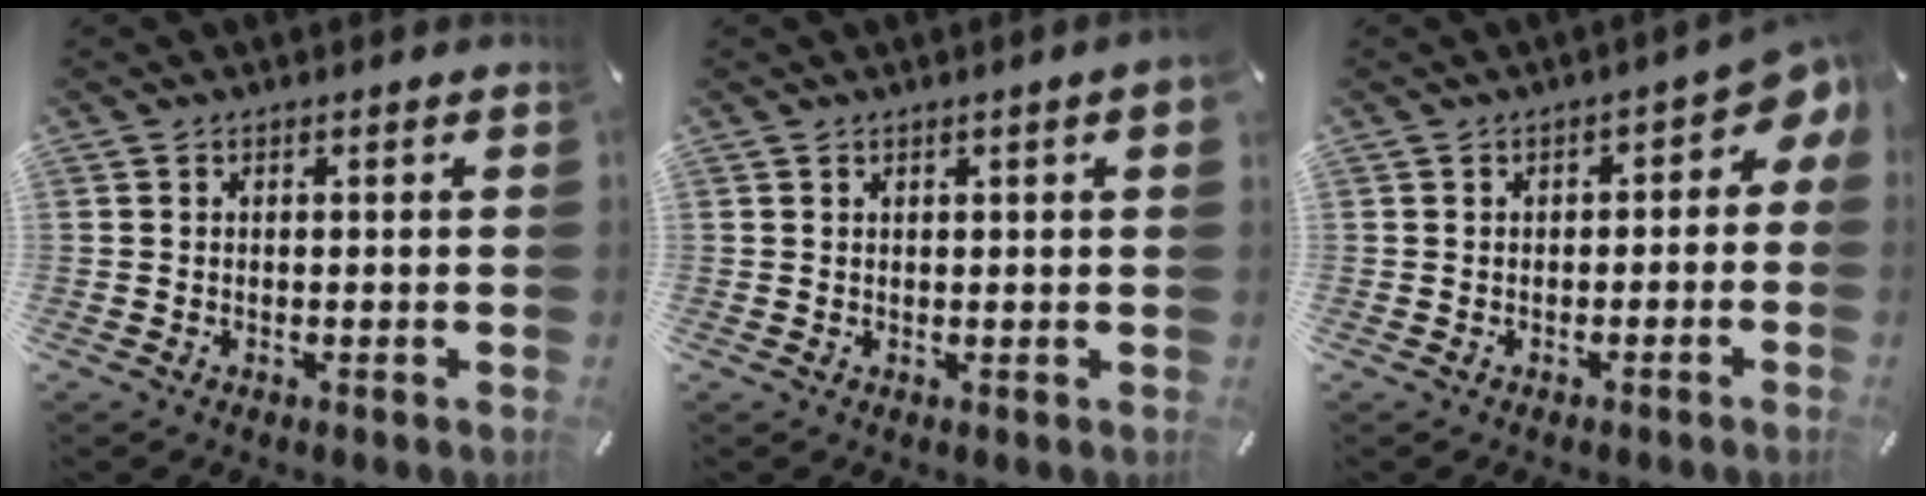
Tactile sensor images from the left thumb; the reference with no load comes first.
{"total": 2.0, "force": [0.9, 0.2, 1.8], "torque": [-0.035, 0.001, 0.014]}
{"total": 4.4, "force": [0.4, 2.8, 3.3], "torque": [-0.042, -0.005, 0.000]}